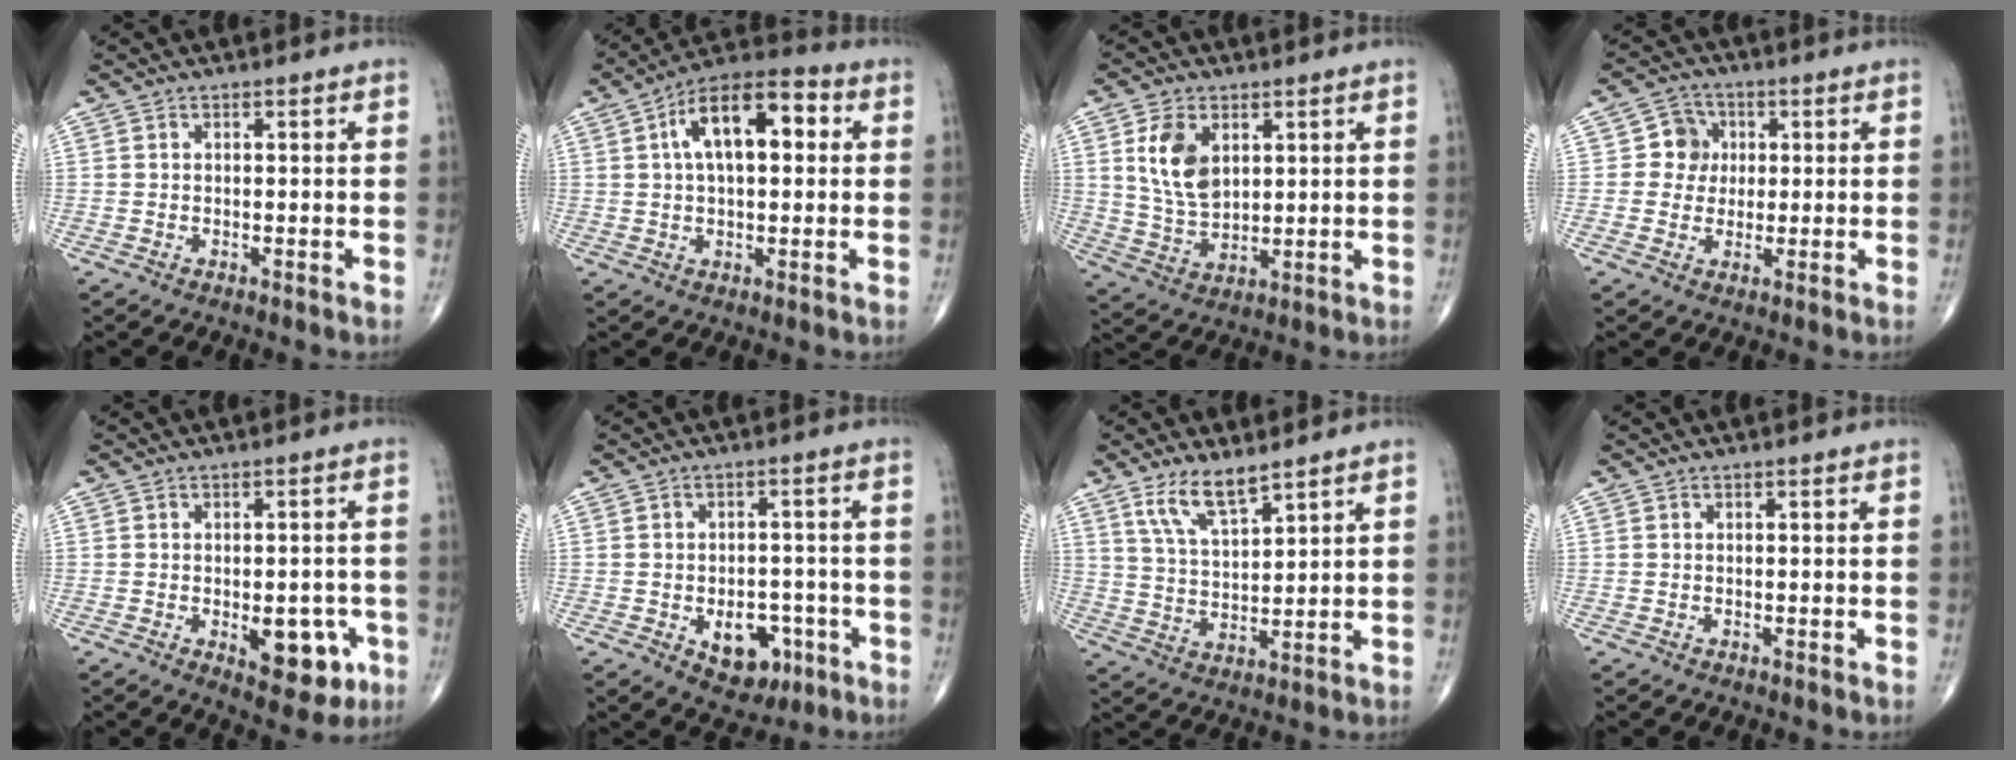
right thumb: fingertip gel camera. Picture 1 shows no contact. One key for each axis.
{"total": 14.1, "fx": 3.2, "fy": 7.0, "fz": 11.9, "tx": -0.184, "ty": 0.030, "tz": 0.043}
{"total": 9.7, "fx": 3.1, "fy": 6.1, "fz": 6.9, "tx": -0.118, "ty": -0.016, "tz": 0.067}
{"total": 5.5, "fx": 0.7, "fy": 5.2, "fz": 1.7, "tx": 0.007, "ty": 0.008, "tz": 0.004}
{"total": 9.6, "fx": -3.0, "fy": 4.9, "fz": 7.6, "tx": -0.065, "ty": 0.009, "tz": -0.027}
{"total": 8.6, "fx": -3.2, "fy": 5.8, "fz": 5.6, "tx": -0.039, "ty": 0.020, "tz": -0.033}
{"total": 7.6, "fx": 5.4, "fy": 2.1, "fz": 4.9, "tx": -0.086, "ty": -0.033, "tz": 0.109}
{"total": 0.0}